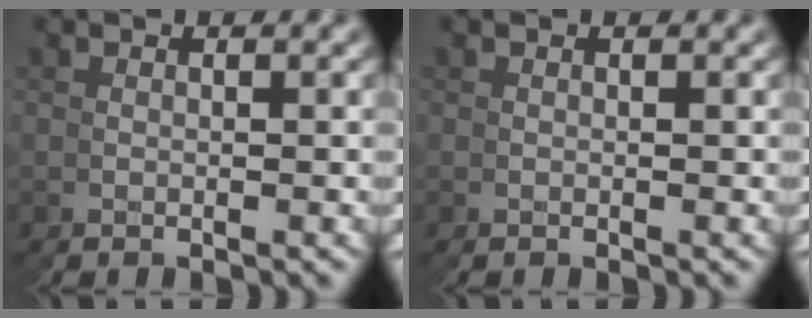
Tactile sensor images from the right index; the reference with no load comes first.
{"total": 0.0}